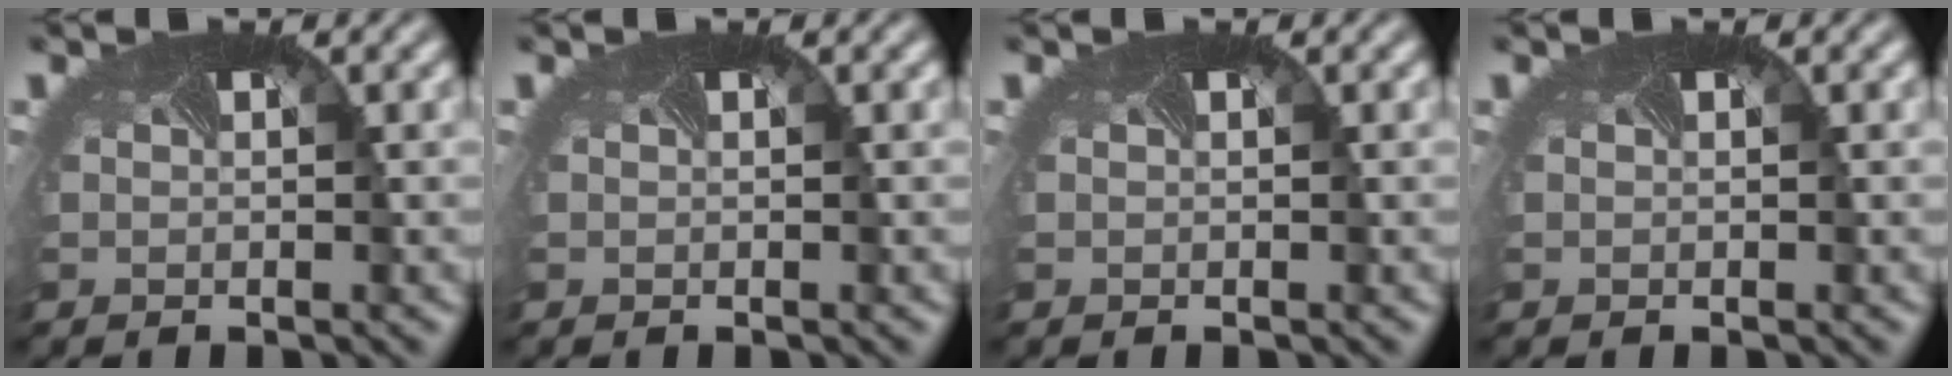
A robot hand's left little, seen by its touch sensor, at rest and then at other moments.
{"total": 0.0}
{"total": 0.0}
{"total": 0.0}